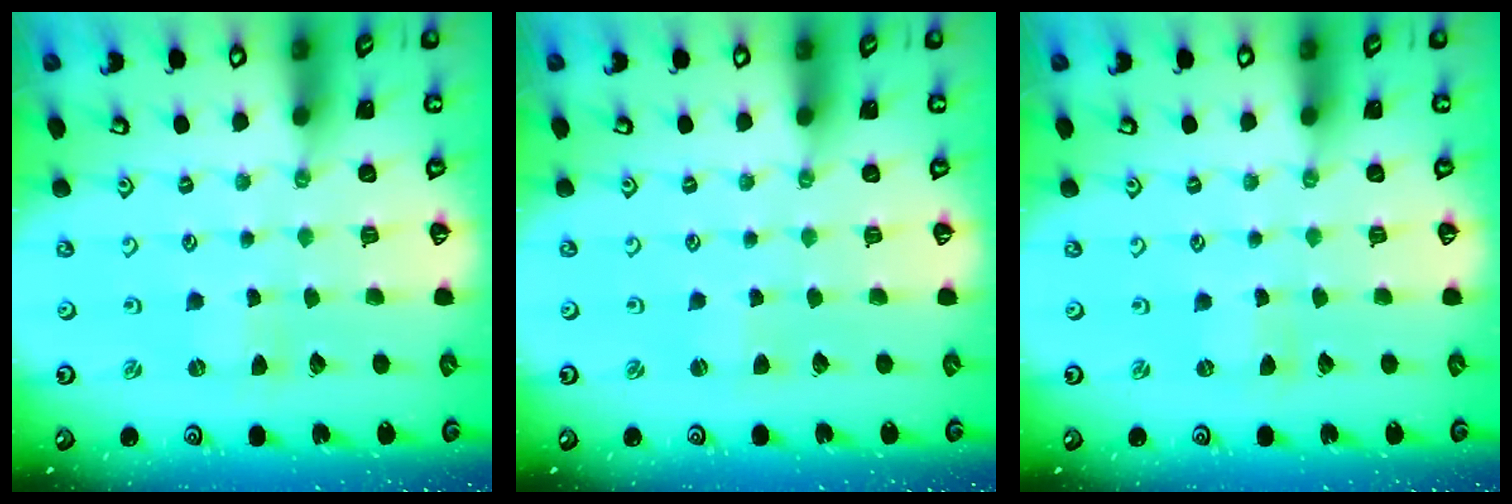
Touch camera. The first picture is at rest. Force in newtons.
{"total": 0.7, "press": 0.7, "slide": 0.1}
{"total": 0.0}